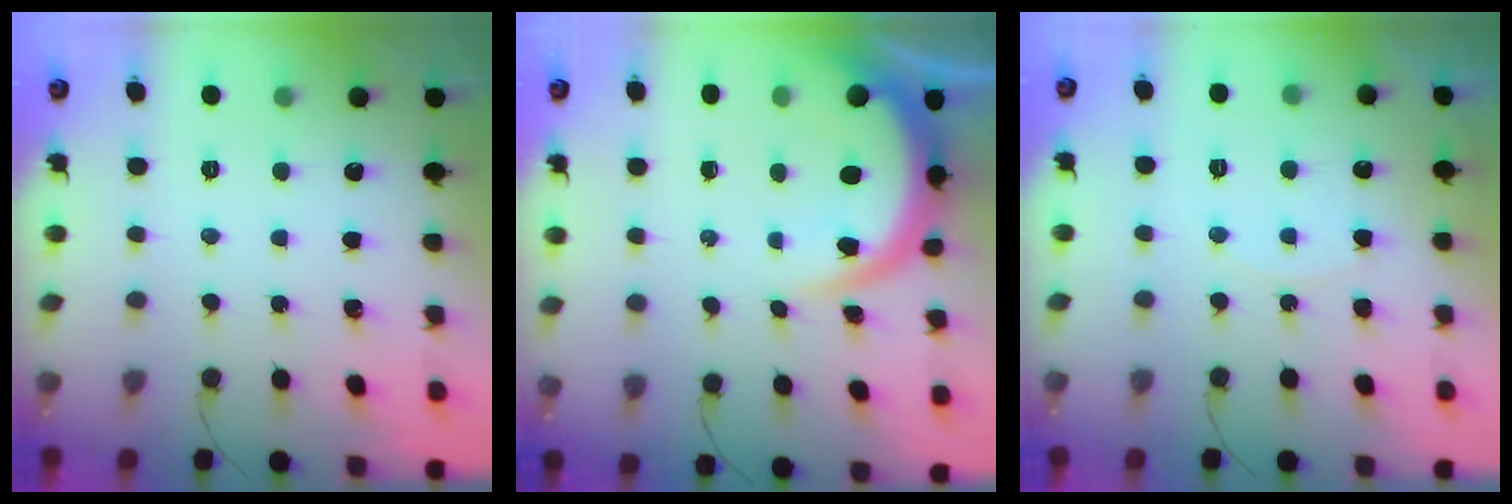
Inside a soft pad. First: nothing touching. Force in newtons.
{"total": 8.2, "press": 8.1, "slide": 1.0}
{"total": 5.0, "press": 5.0, "slide": 0.6}